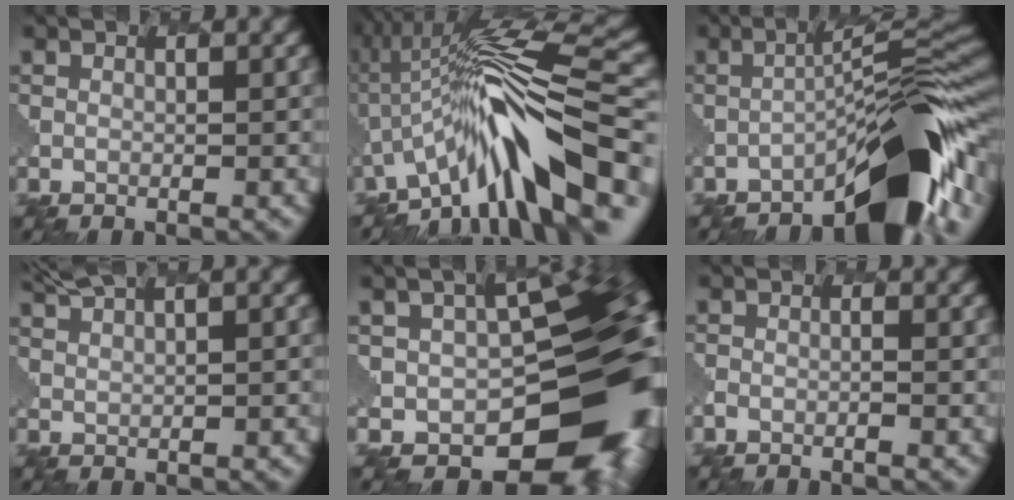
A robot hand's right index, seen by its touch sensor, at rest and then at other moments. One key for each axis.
{"total": 8.6, "fx": -4.3, "fy": 2.1, "fz": 7.2, "tx": -0.152, "ty": 0.022, "tz": -0.087}
{"total": 8.3, "fx": -5.8, "fy": 1.1, "fz": 5.8, "tx": -0.105, "ty": 0.012, "tz": -0.112}
{"total": 5.3, "fx": 4.0, "fy": 1.8, "fz": 3.0, "tx": -0.073, "ty": 0.025, "tz": 0.056}
{"total": 15.3, "fx": -4.5, "fy": 11.1, "fz": 9.6, "tx": -0.088, "ty": -0.025, "tz": -0.049}
{"total": 1.9, "fx": -1.8, "fy": -0.1, "fz": -0.6, "tx": -0.005, "ty": -0.001, "tz": -0.029}